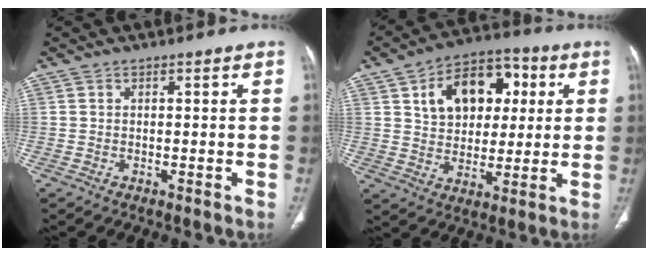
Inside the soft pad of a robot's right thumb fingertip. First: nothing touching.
{"total": 15.6, "force": [4.7, 10.8, 10.2], "torque": [-0.115, 0.005, 0.074]}